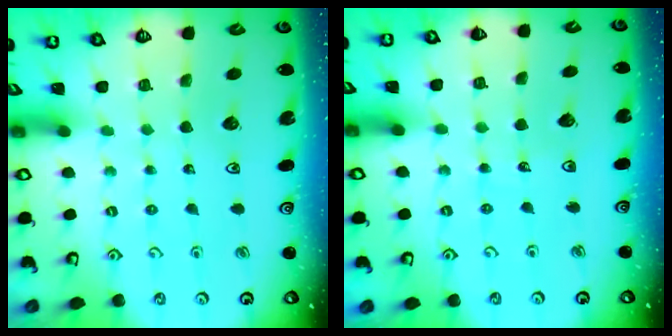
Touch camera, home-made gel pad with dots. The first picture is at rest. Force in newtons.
{"total": 2.9, "press": 2.9, "slide": 0.3}